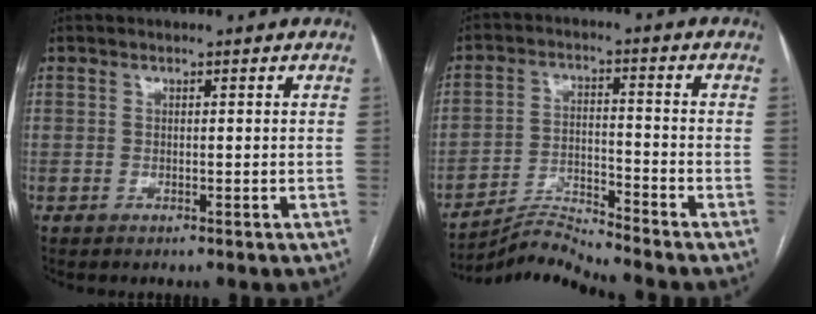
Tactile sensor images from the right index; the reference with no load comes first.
{"total": 7.0, "force": [-6.6, -2.5, -0.2], "torque": [-0.012, 0.001, -0.120]}